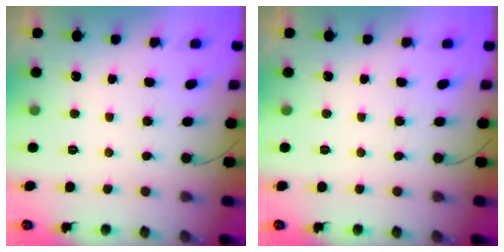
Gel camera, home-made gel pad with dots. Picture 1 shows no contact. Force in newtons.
{"total": 0.0}